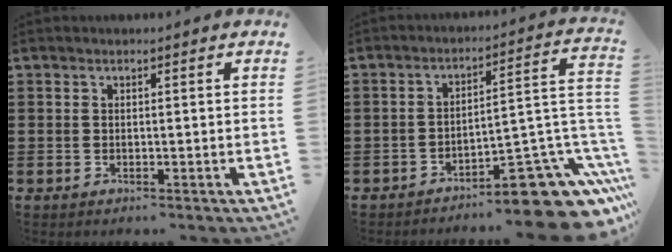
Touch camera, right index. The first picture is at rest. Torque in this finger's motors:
{"motor_torque": [0.12, 0.13, -0.38, -0.21]}